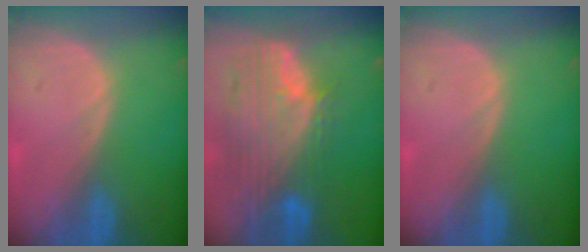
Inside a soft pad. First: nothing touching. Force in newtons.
{"total": 11.9, "press": 10.2, "slide": 6.2}
{"total": 0.0}